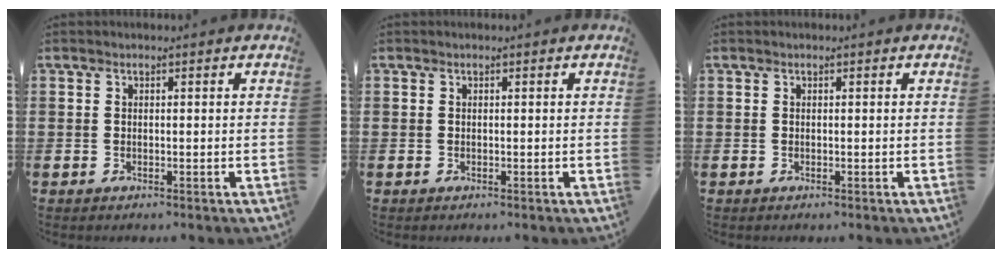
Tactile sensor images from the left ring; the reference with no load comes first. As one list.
[{"total": 0.0}, {"total": 0.0}]